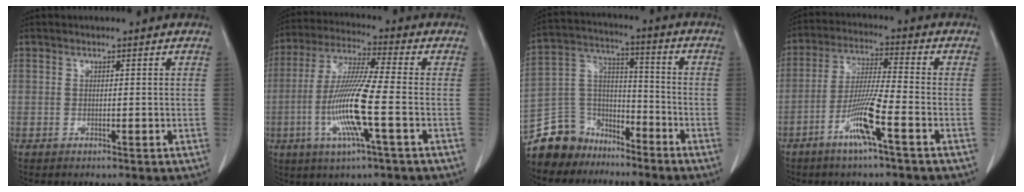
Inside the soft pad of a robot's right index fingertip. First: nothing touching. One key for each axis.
{"total": 12.7, "fx": -3.2, "fy": 0.1, "fz": 12.3, "tx": -0.252, "ty": -0.011, "tz": -0.069}
{"total": 10.6, "fx": -8.4, "fy": 6.4, "fz": 0.6, "tx": -0.021, "ty": 0.054, "tz": -0.154}
{"total": 8.9, "fx": -4.3, "fy": -0.2, "fz": 7.8, "tx": -0.154, "ty": -0.006, "tz": -0.086}